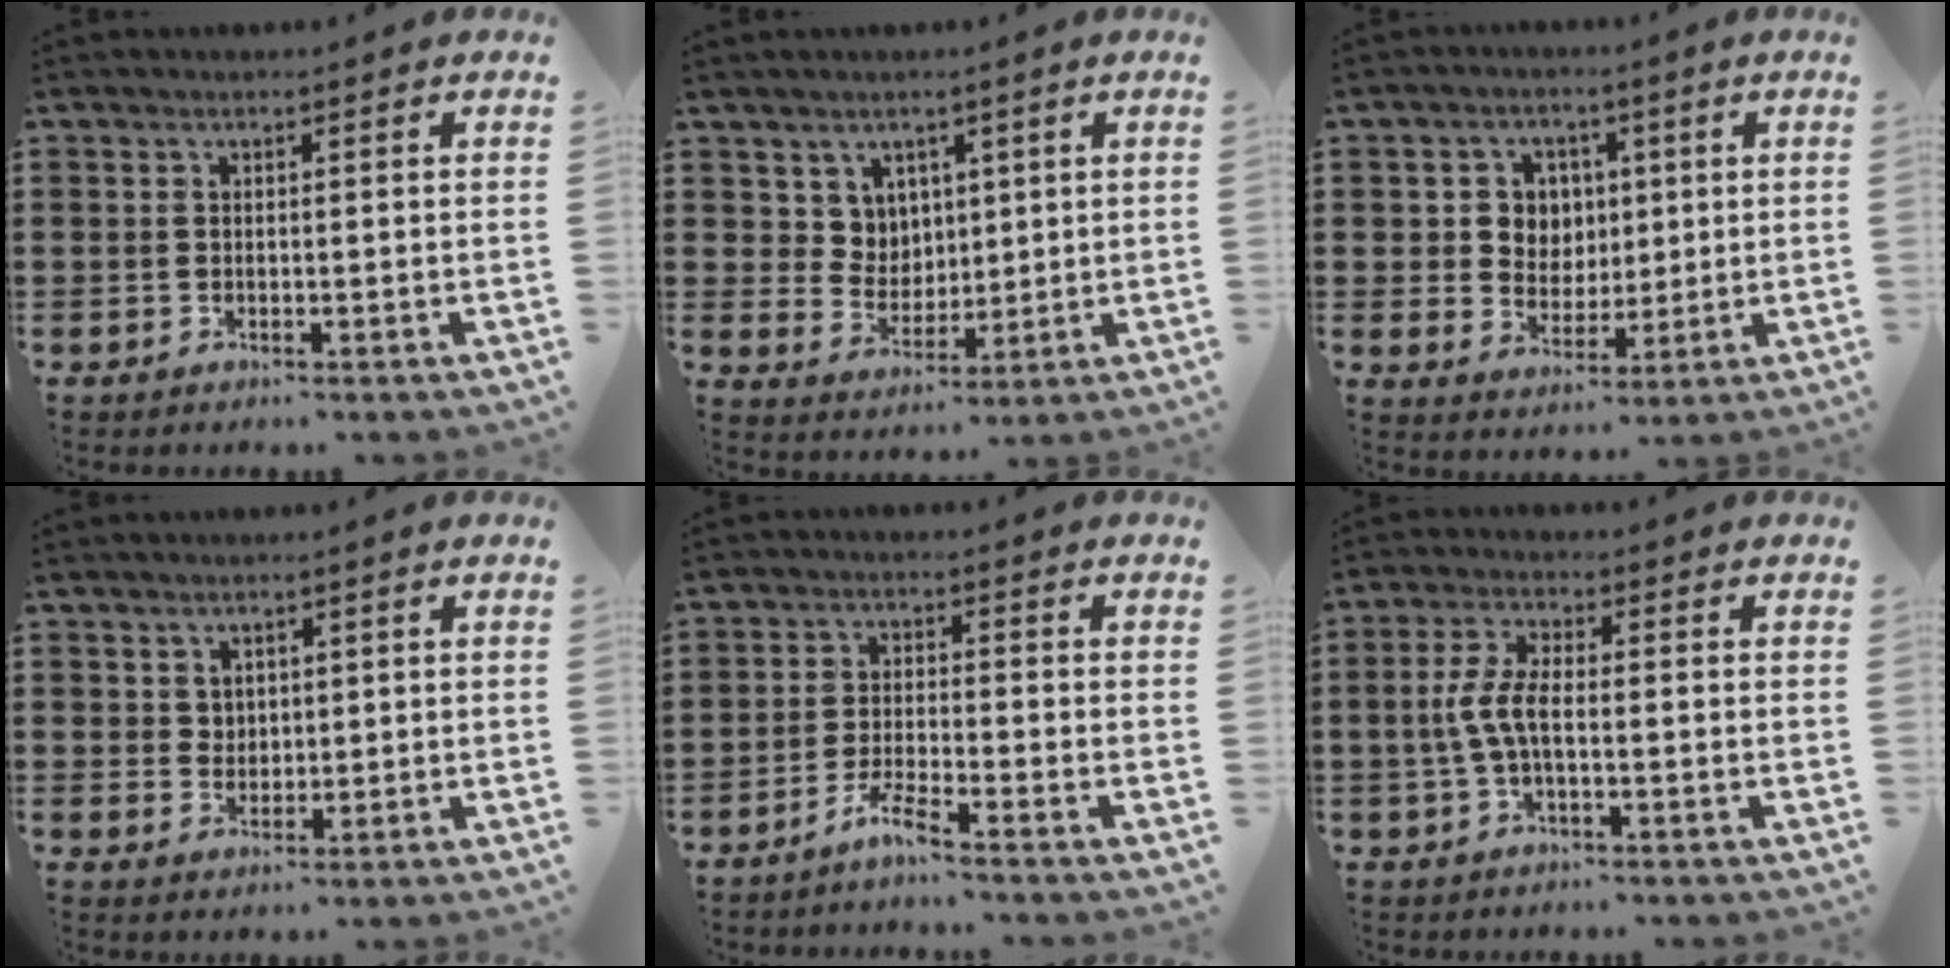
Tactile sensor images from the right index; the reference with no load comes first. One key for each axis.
{"total": 4.9, "fx": 2.9, "fy": 3.9, "fz": 0.4, "tx": -0.031, "ty": 0.005, "tz": 0.055}
{"total": 5.5, "fx": 1.3, "fy": 5.1, "fz": 1.5, "tx": -0.048, "ty": 0.015, "tz": 0.020}
{"total": 2.0, "fx": 1.4, "fy": 1.4, "fz": 0.2, "tx": -0.010, "ty": 0.007, "tz": 0.027}
{"total": 3.5, "fx": -3.0, "fy": -0.4, "fz": 1.7, "tx": -0.046, "ty": -0.002, "tz": -0.062}
{"total": 4.9, "fx": -0.7, "fy": 1.6, "fz": 4.6, "tx": -0.112, "ty": -0.005, "tz": -0.021}